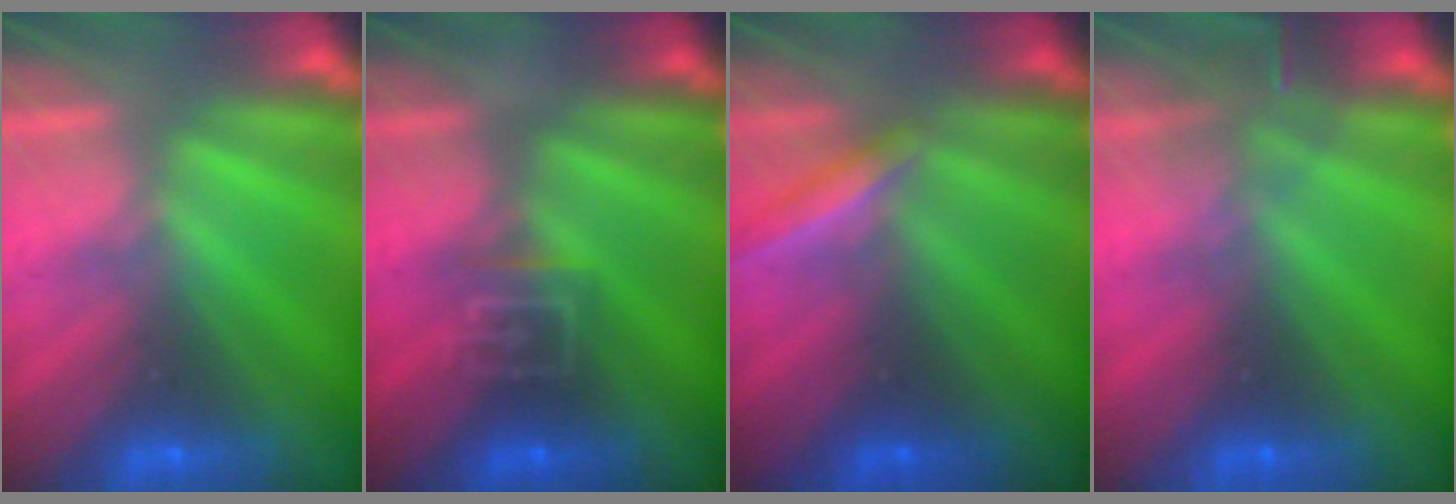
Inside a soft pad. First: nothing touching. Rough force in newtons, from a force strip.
{"total": 2.9}
{"total": 1.9}
{"total": 3.4}